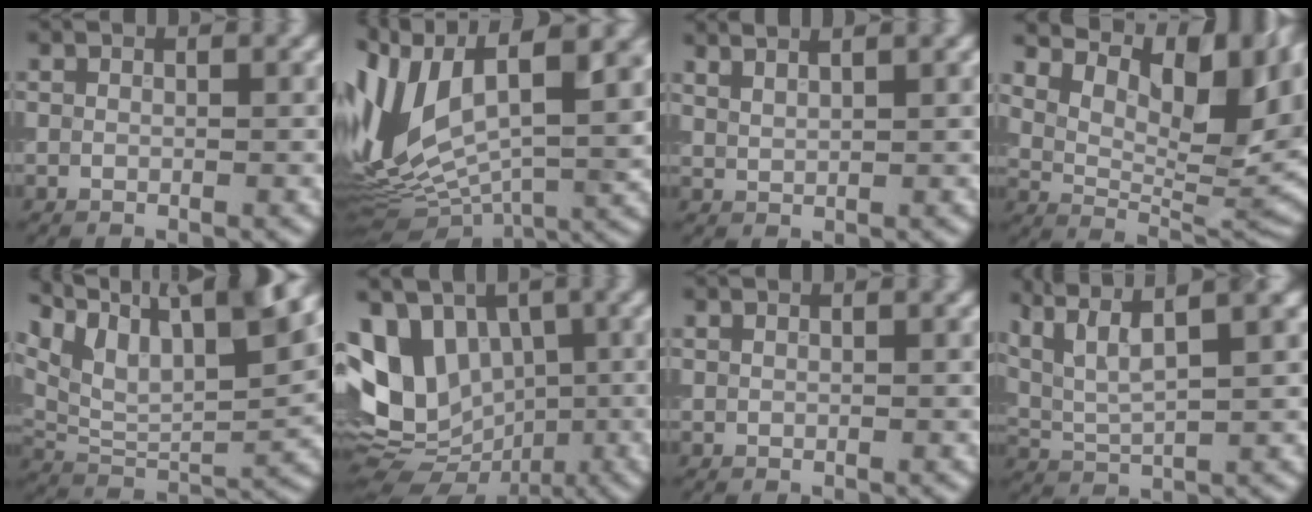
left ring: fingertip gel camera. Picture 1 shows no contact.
{"total": 13.5, "force": [3.3, 5.9, 11.7], "torque": [-0.250, 0.009, 0.064]}
{"total": 3.2, "force": [2.6, 1.1, 1.6], "torque": [-0.007, 0.017, 0.019]}
{"total": 13.9, "force": [6.6, 6.6, 10.4], "torque": [-0.152, 0.011, 0.127]}
{"total": 12.6, "force": [7.9, 4.6, 8.7], "torque": [-0.151, 0.019, 0.134]}
{"total": 10.7, "force": [1.3, 8.1, 6.9], "torque": [-0.136, 0.000, 0.025]}
{"total": 0.6, "force": [0.6, 0.2, 0.3], "torque": [-0.004, -0.002, 0.008]}
{"total": 9.0, "force": [5.7, 2.5, 6.5], "torque": [-0.126, 0.022, 0.089]}